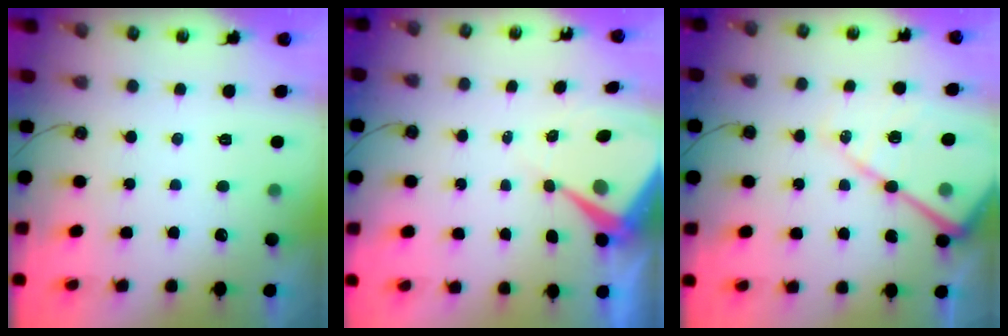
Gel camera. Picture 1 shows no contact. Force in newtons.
{"total": 8.9, "press": 8.9, "slide": 0.9}
{"total": 18.2, "press": 18.1, "slide": 1.5}